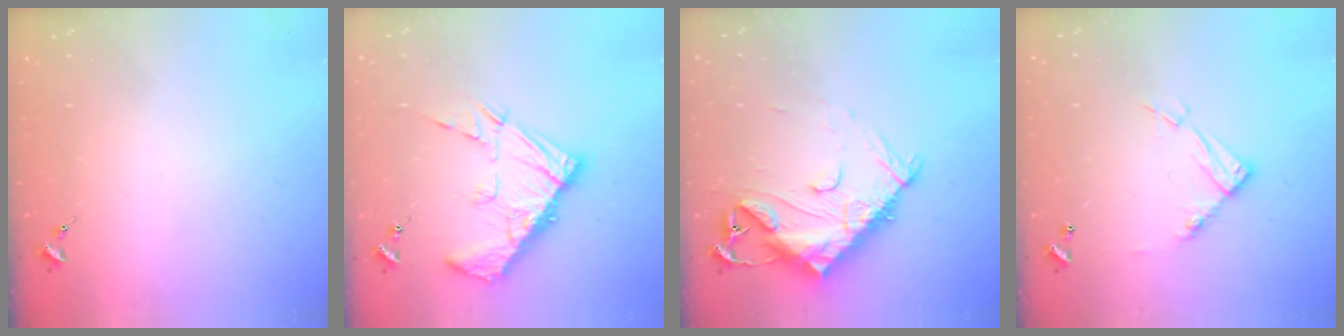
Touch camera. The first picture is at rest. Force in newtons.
{"total": 15.9, "press": 15.8, "slide": 1.5}
{"total": 14.6, "press": 14.5, "slide": 1.1}
{"total": 11.8, "press": 11.7, "slide": 1.1}